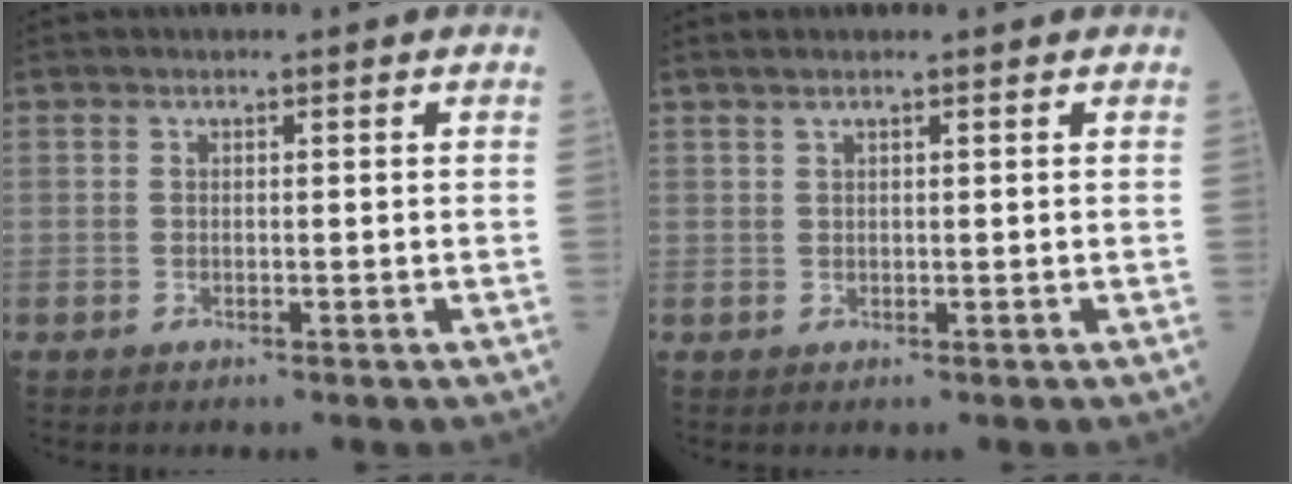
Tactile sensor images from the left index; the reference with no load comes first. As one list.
[{"total": 1.0, "force": [0.9, 0.1, 0.5], "torque": [-0.016, 0.010, 0.020]}]